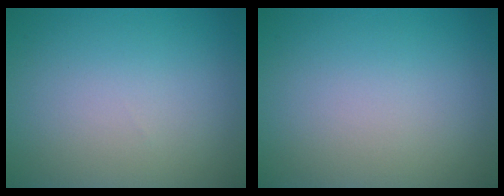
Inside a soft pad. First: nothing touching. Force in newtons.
{"total": 0.0}